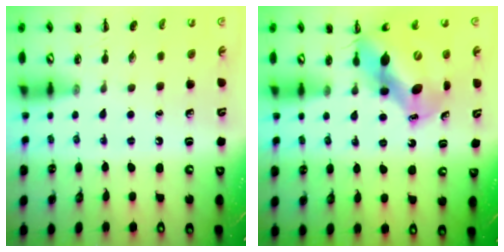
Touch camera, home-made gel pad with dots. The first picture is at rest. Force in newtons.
{"total": 10.3, "press": 10.1, "slide": 2.1}